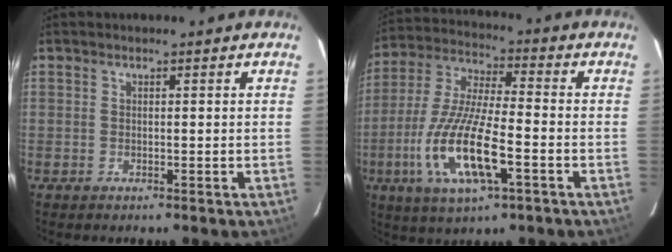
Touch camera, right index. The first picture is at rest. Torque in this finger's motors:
{"motor_torque": [1.22, -0.92, 1.05, 0.21]}